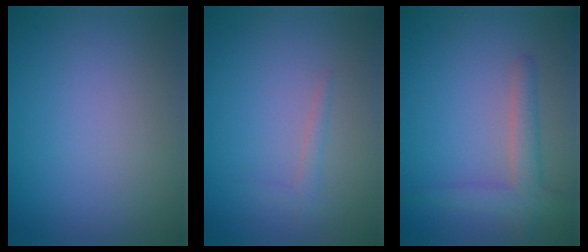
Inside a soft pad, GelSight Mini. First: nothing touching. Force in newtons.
{"total": 1.0, "press": 1.0, "slide": 0.1}
{"total": 2.9, "press": 2.9, "slide": 0.2}